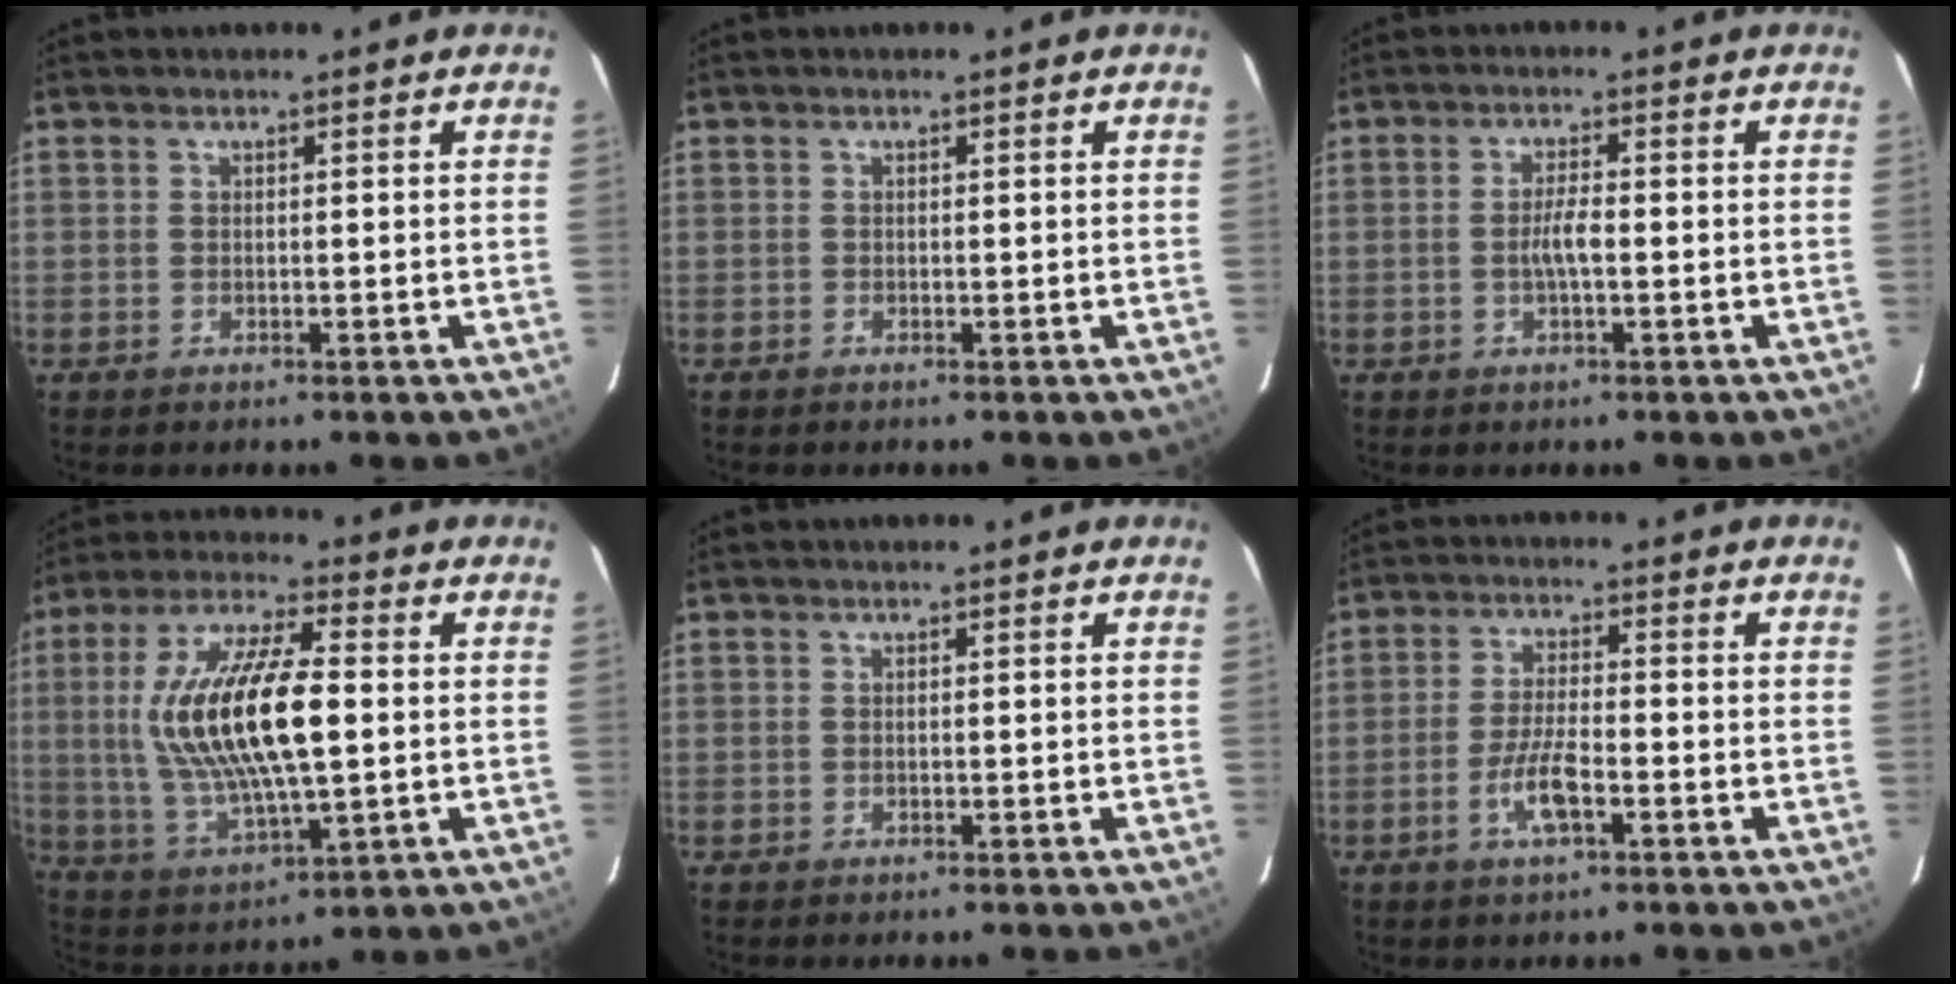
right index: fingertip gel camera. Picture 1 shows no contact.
{"total": 0.0}
{"total": 3.2, "force": [-0.7, 0.5, 3.1], "torque": [-0.058, 0.002, -0.013]}
{"total": 19.3, "force": [1.3, 6.6, 18.1], "torque": [-0.353, 0.006, 0.032]}
{"total": 0.0}
{"total": 6.2, "force": [-2.8, 1.5, 5.3], "torque": [-0.111, -0.004, -0.053]}